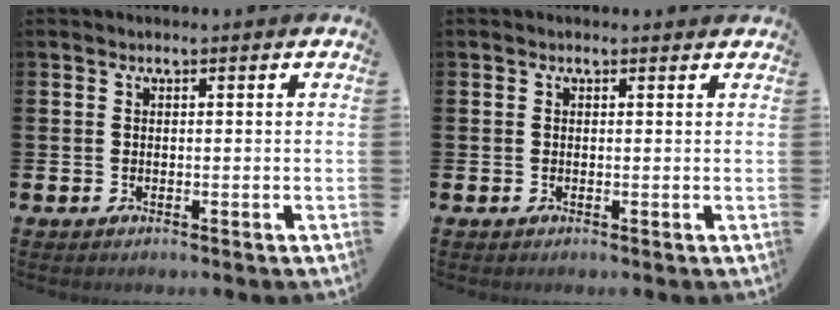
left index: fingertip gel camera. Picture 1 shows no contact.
{"total": 0.0}